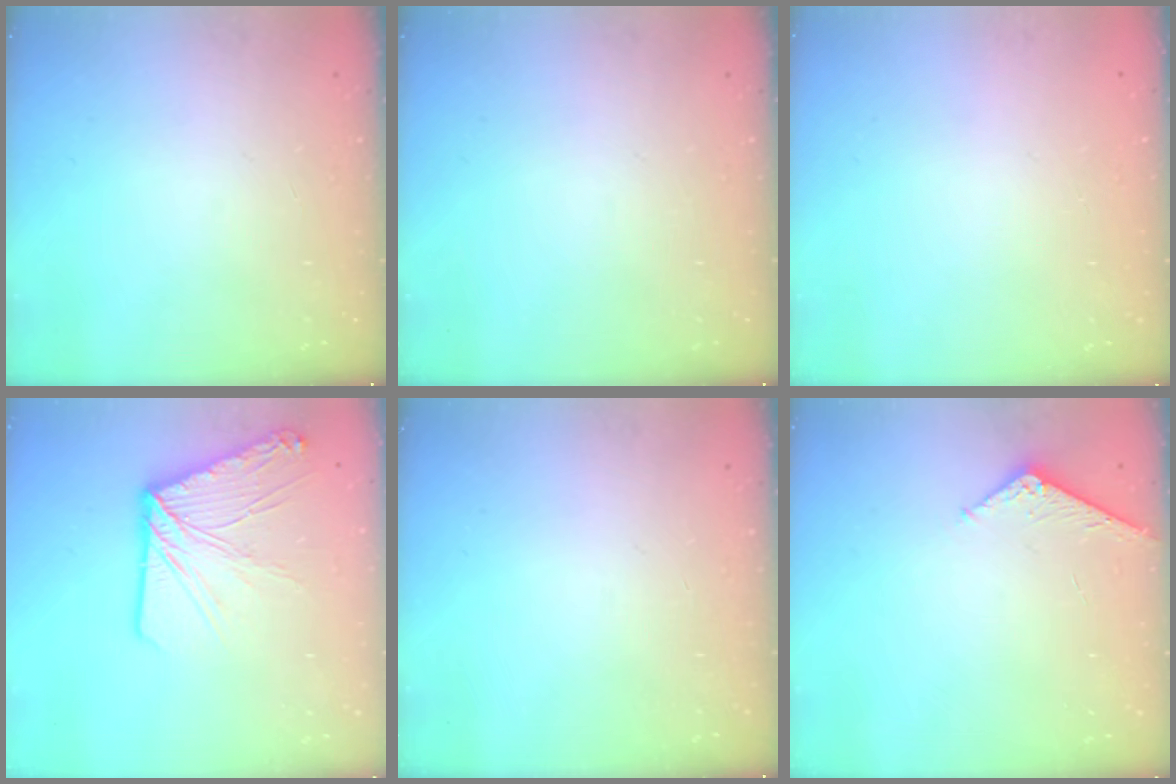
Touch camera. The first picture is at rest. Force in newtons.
{"total": 0.0}
{"total": 0.0}
{"total": 12.8, "press": 12.7, "slide": 1.4}
{"total": 0.0}
{"total": 4.5, "press": 4.5, "slide": 0.5}